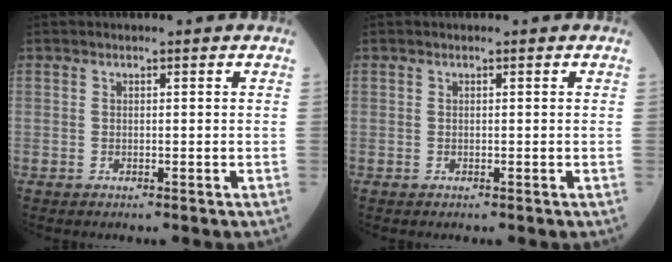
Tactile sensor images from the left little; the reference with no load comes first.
{"total": 0.0}